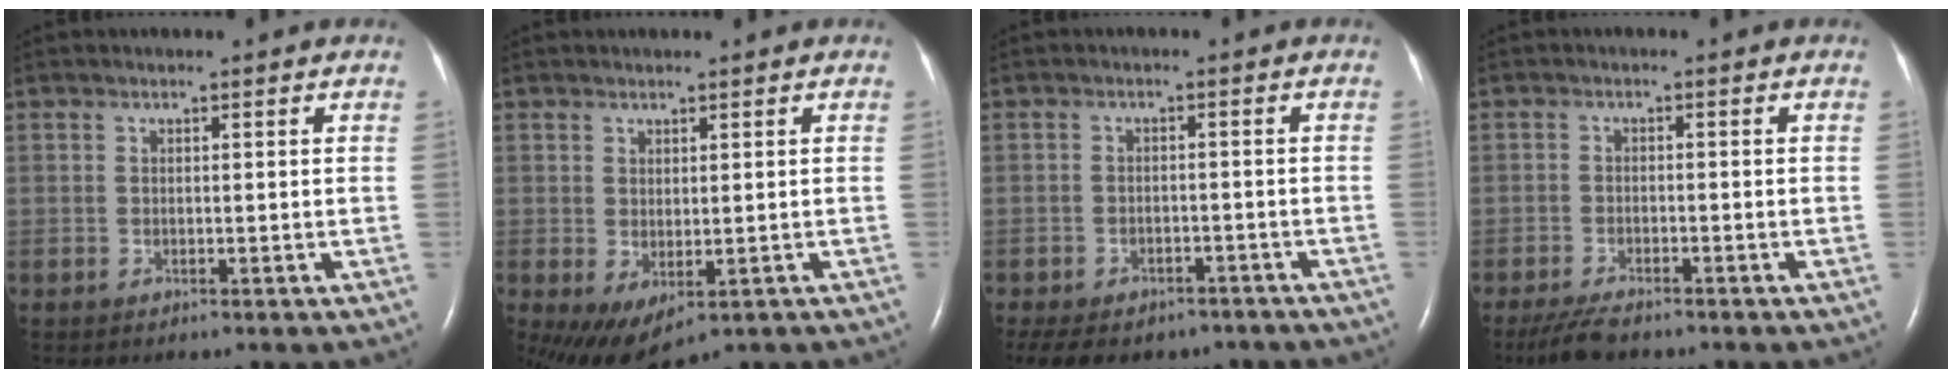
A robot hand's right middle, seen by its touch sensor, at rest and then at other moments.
{"total": 5.5, "force": [-2.6, 2.9, 3.9], "torque": [-0.061, -0.014, -0.030]}
{"total": 15.5, "force": [-11.8, 8.0, 6.1], "torque": [-0.156, -0.006, -0.143]}
{"total": 4.6, "force": [-3.8, 1.0, 2.4], "torque": [-0.053, -0.012, -0.066]}